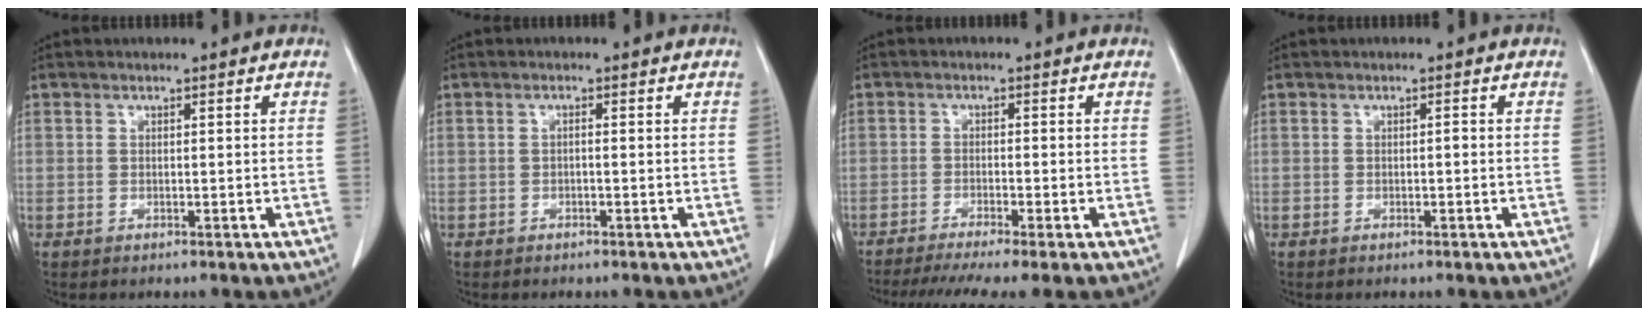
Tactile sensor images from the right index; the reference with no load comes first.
{"total": 1.0, "force": [0.0, 0.4, 0.9], "torque": [-0.021, 0.002, 0.000]}
{"total": 9.1, "force": [-6.6, 0.7, 6.1], "torque": [-0.101, -0.006, -0.104]}
{"total": 0.8, "force": [-0.1, 0.4, 0.7], "torque": [-0.018, 0.006, 0.000]}